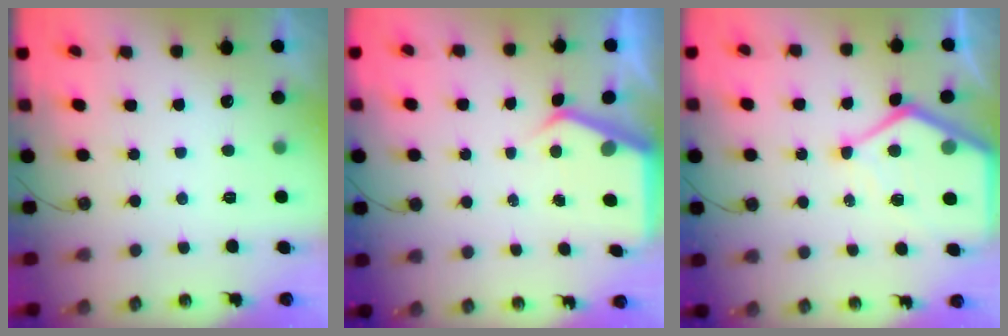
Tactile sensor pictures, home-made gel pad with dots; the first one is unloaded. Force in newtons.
{"total": 4.7, "press": 4.7, "slide": 0.3}
{"total": 12.0, "press": 11.9, "slide": 1.3}